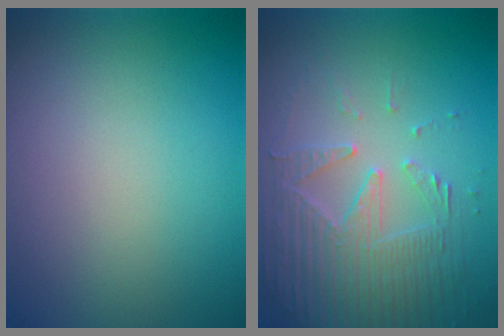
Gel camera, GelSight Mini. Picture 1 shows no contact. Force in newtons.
{"total": 4.4, "press": 4.0, "slide": 1.8}